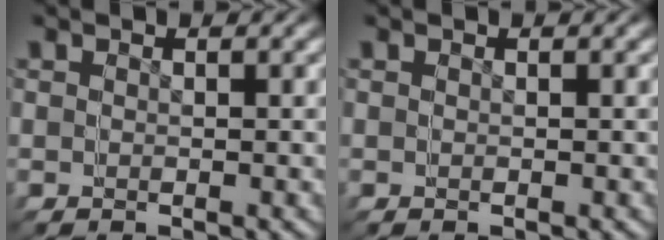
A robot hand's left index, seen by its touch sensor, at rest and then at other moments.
{"total": 0.0}